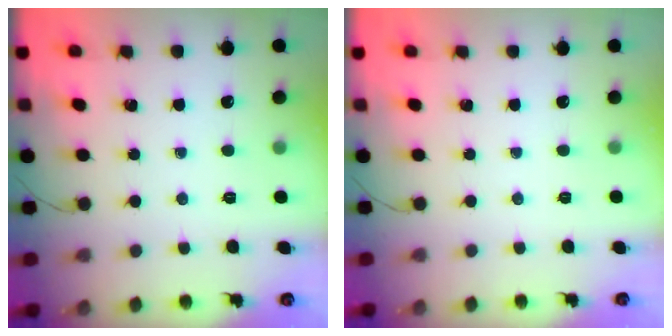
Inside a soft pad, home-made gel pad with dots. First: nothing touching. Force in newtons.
{"total": 2.5, "press": 2.4, "slide": 0.5}